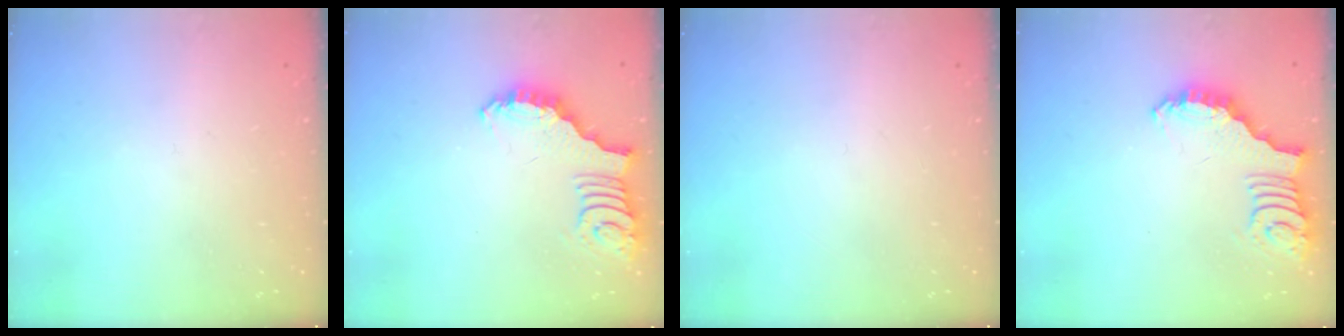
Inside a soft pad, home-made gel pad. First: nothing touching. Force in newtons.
{"total": 2.6, "press": 2.5, "slide": 0.5}
{"total": 0.0}
{"total": 2.6, "press": 2.5, "slide": 0.5}